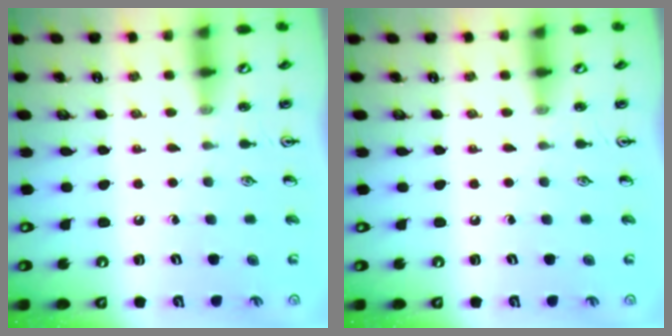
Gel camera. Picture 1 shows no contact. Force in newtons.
{"total": 0.0}